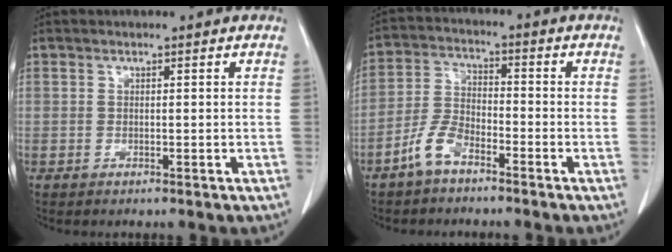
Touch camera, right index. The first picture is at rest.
{"total": 6.0, "force": [-4.2, 2.5, 3.5], "torque": [-0.084, 0.006, -0.086]}